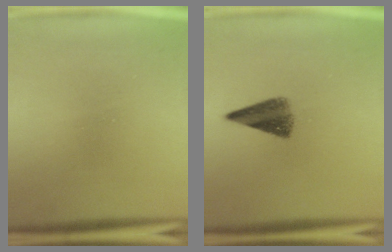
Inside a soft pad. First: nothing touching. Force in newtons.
{"total": 5.4}